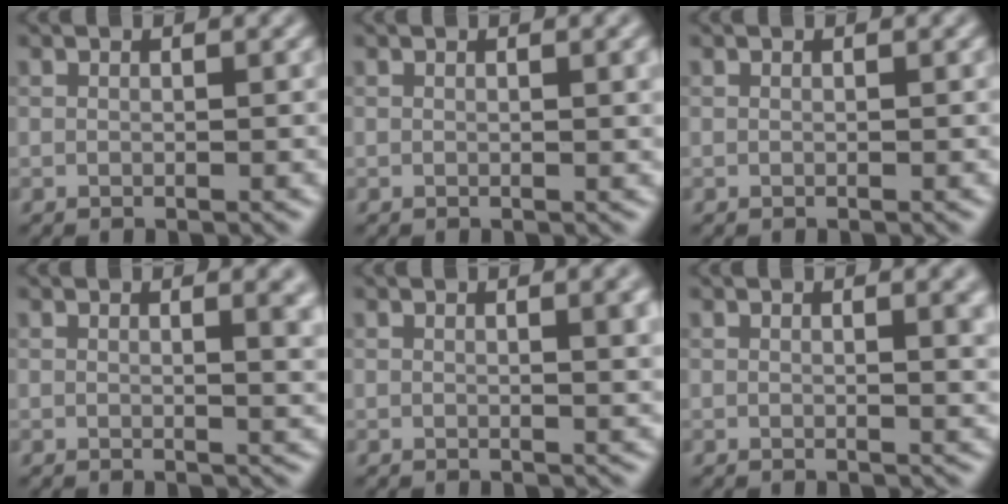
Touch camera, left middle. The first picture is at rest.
{"total": 1.5, "force": [0.4, 0.4, 1.4], "torque": [-0.014, 0.003, 0.004]}
{"total": 0.0}
{"total": 3.6, "force": [1.3, 1.4, 3.1], "torque": [-0.023, 0.003, 0.015]}
{"total": 3.4, "force": [1.1, 1.1, 3.0], "torque": [-0.026, 0.005, 0.012]}
{"total": 2.9, "force": [0.9, 1.0, 2.6], "torque": [-0.019, 0.002, 0.009]}